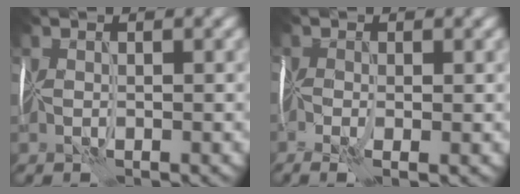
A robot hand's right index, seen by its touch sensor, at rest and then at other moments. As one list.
[{"total": 3.9, "force": [-1.6, 1.7, 3.1], "torque": [-0.062, -0.003, -0.014]}]